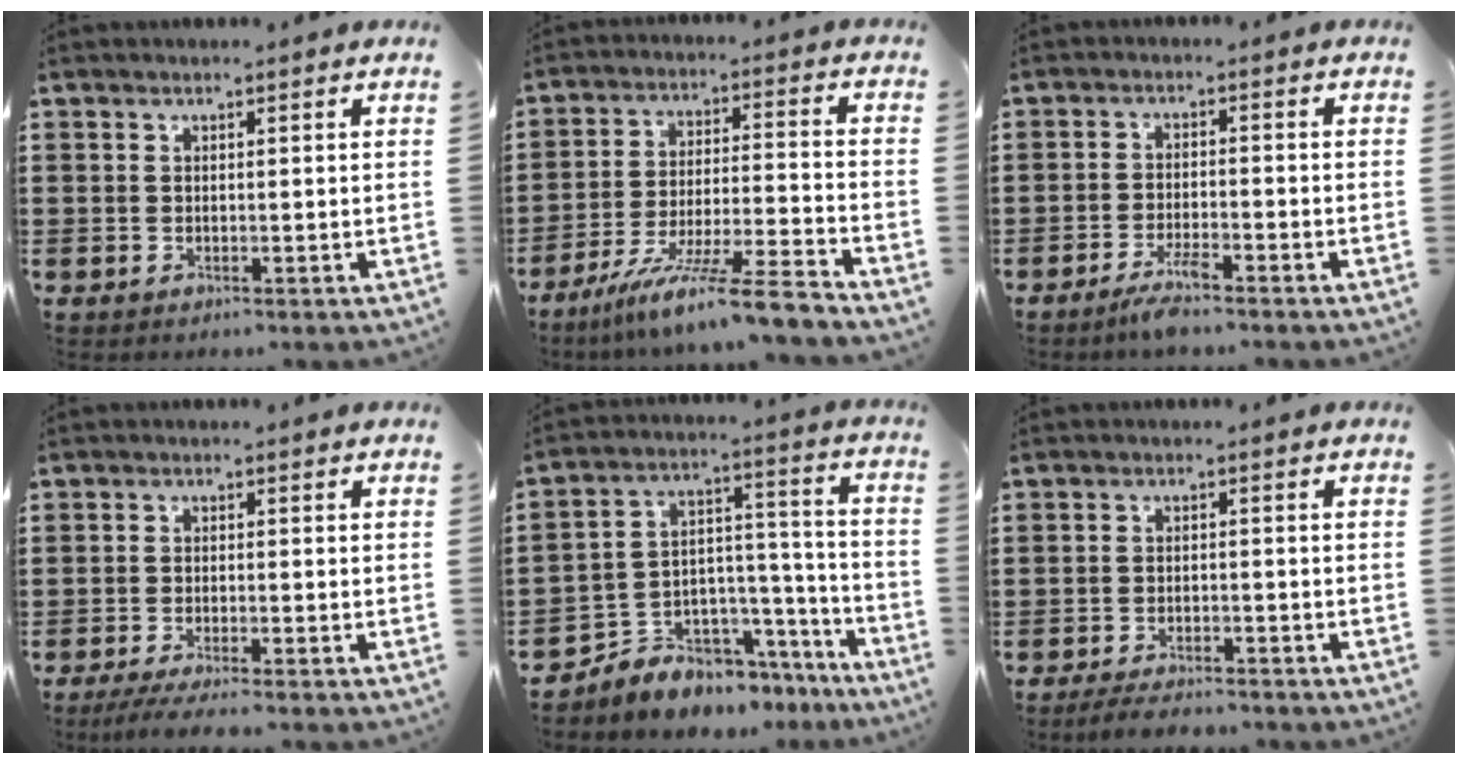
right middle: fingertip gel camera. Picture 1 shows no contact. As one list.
[{"total": 10.8, "force": [-9.0, -0.7, 5.9], "torque": [-0.101, 0.004, -0.172]}, {"total": 3.5, "force": [-2.6, 0.2, 2.3], "torque": [-0.052, -0.004, -0.051]}, {"total": 2.9, "force": [-2.6, -0.2, 1.3], "torque": [-0.027, -0.008, -0.050]}, {"total": 5.4, "force": [-4.9, 2.3, -0.8], "torque": [-0.001, -0.006, -0.095]}, {"total": 3.1, "force": [-3.1, 0.3, 0.6], "torque": [-0.020, -0.001, -0.064]}]